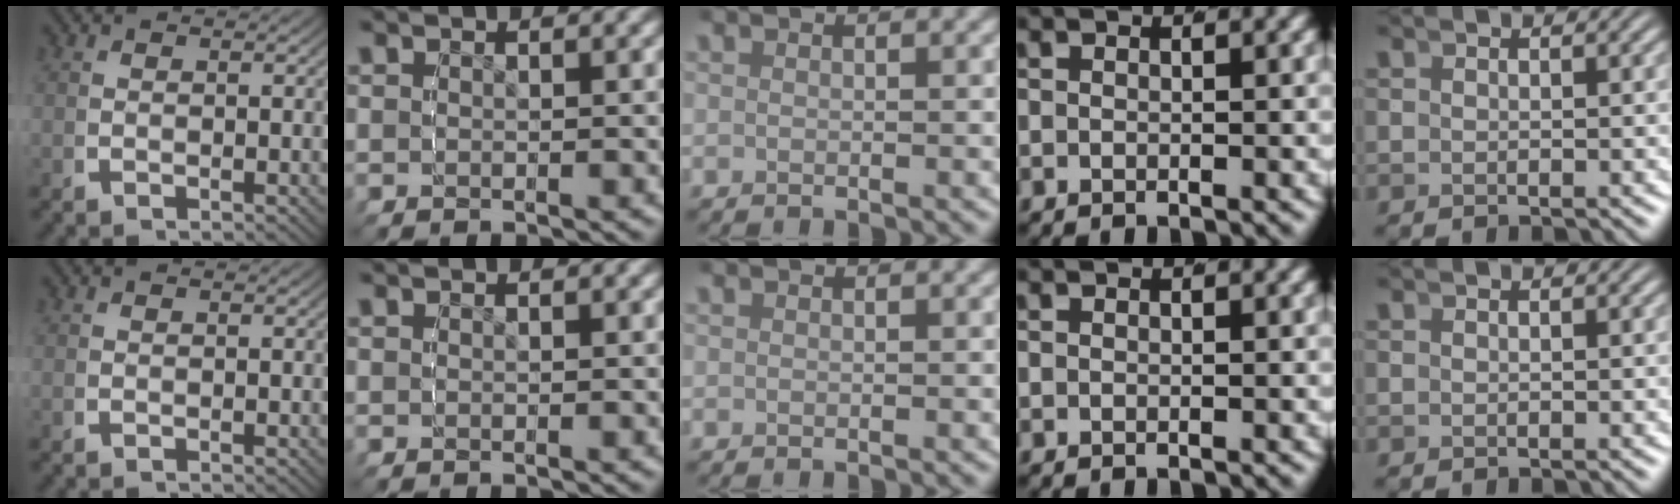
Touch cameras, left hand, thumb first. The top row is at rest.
{}